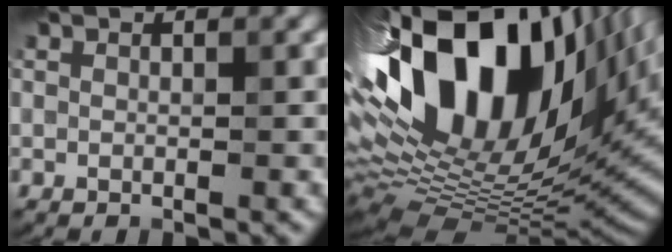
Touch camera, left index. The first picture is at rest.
{"total": 20.4, "force": [5.2, 11.2, 16.2], "torque": [-0.302, 0.001, 0.095]}